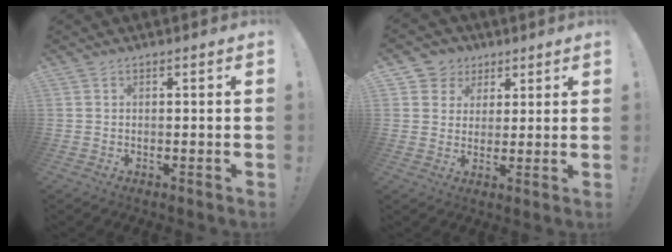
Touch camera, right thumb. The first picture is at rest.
{"total": 6.5, "force": [2.0, 6.1, 0.7], "torque": [-0.017, -0.009, 0.044]}